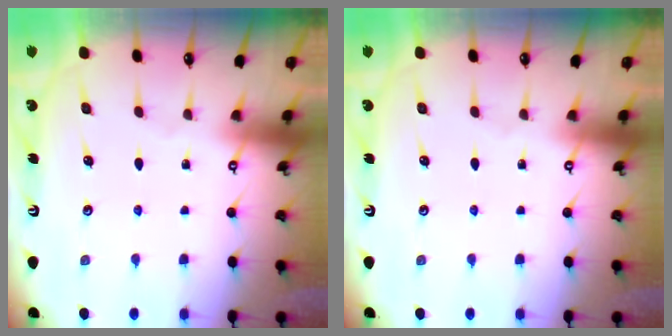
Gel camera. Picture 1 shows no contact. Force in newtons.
{"total": 0.0}